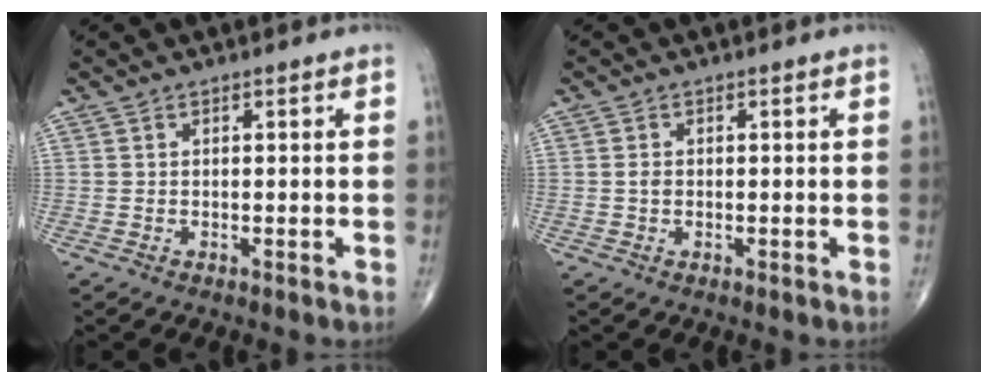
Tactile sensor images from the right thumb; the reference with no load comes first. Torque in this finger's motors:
{"motor_torque": [0.86, 1.10, -0.10, -0.05, -0.03]}